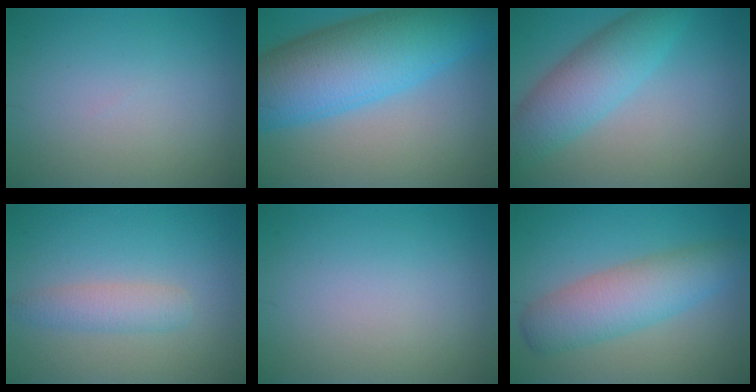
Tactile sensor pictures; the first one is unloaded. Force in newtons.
{"total": 12.4, "press": 12.4, "slide": 0.4}
{"total": 5.7, "press": 5.7, "slide": 0.1}
{"total": 2.3, "press": 2.3, "slide": 0.1}
{"total": 0.0}
{"total": 5.8, "press": 5.8, "slide": 0.2}